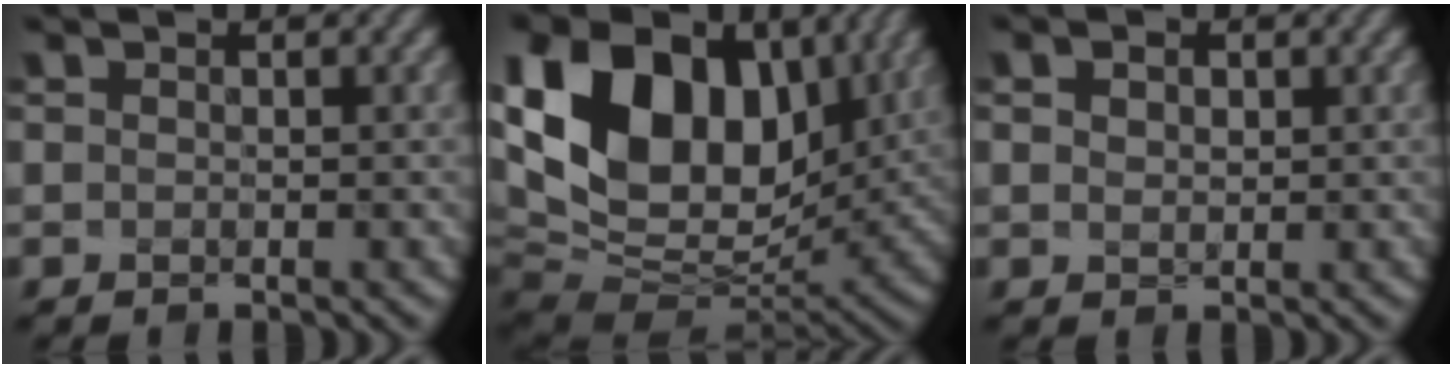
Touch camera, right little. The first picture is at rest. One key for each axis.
{"total": 15.1, "fx": 4.6, "fy": 10.0, "fz": 10.4, "tx": -0.196, "ty": 0.022, "tz": 0.084}
{"total": 1.4, "fx": 0.6, "fy": 1.0, "fz": 0.8, "tx": -0.020, "ty": 0.010, "tz": 0.007}